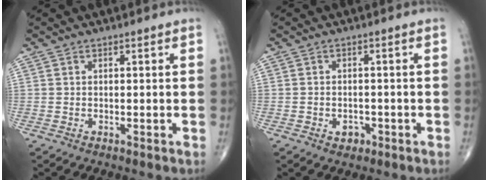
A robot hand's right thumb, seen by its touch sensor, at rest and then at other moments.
{"total": 2.3, "force": [-1.0, 1.7, 1.1], "torque": [-0.005, 0.005, -0.010]}